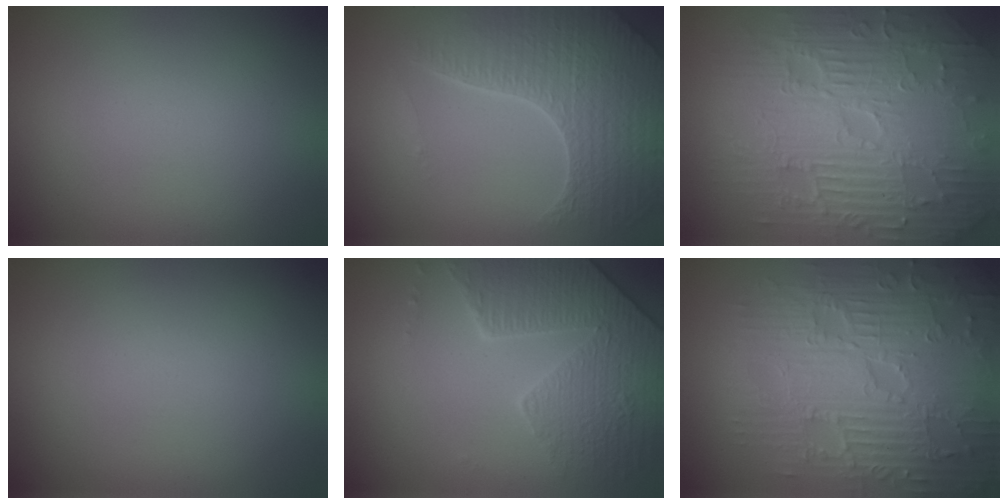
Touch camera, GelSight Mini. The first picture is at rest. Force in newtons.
{"total": 6.4, "press": 5.0, "slide": 4.0}
{"total": 11.3, "press": 7.4, "slide": 8.6}
{"total": 0.0}
{"total": 4.2, "press": 4.1, "slide": 1.0}
{"total": 9.6, "press": 6.9, "slide": 6.7}